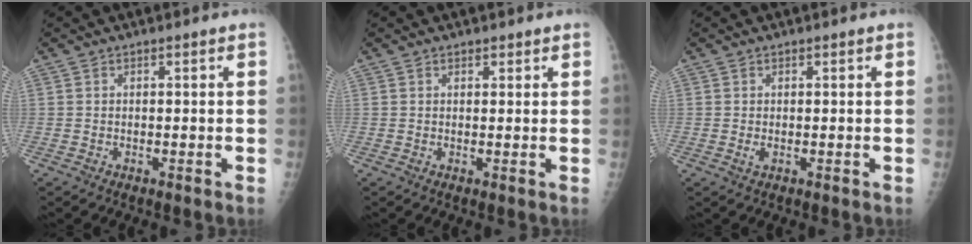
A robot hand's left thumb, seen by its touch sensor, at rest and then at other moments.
{"total": 1.3, "force": [1.0, 0.8, 0.2], "torque": [0.011, -0.006, 0.010]}
{"total": 1.0, "force": [0.3, 0.6, 0.7], "torque": [-0.014, -0.003, 0.008]}